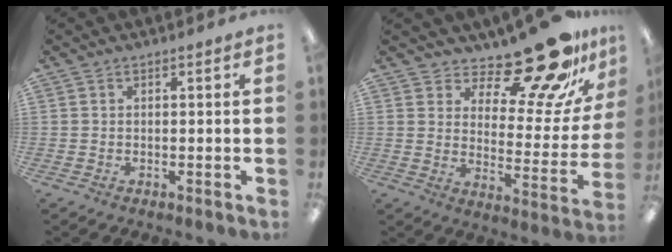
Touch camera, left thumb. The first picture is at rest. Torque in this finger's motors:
{"motor_torque": [0.33, 0.55, -0.31, -0.09, 0.01]}